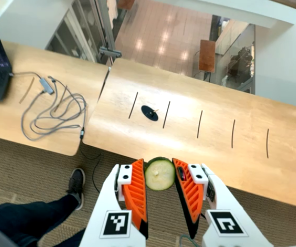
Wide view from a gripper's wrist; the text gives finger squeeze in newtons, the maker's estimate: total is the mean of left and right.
{"total": 8.9, "left": 8.8, "right": 8.9}